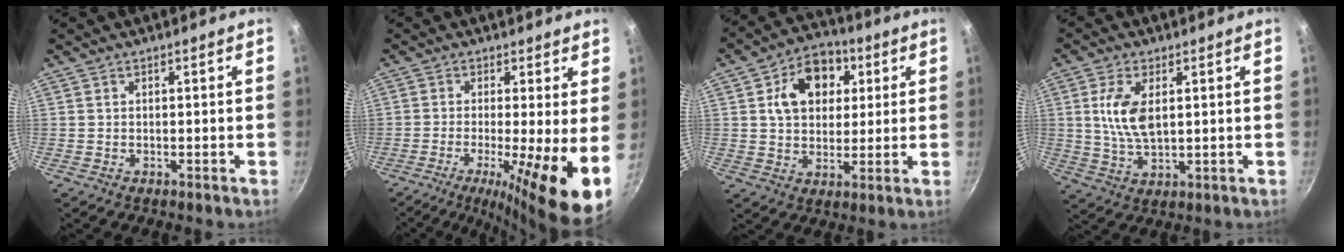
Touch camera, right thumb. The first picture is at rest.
{"total": 12.9, "force": [-2.7, 2.1, 12.5], "torque": [-0.196, -0.015, -0.044]}
{"total": 13.0, "force": [3.9, 9.7, 7.8], "torque": [-0.088, 0.006, 0.053]}
{"total": 8.5, "force": [1.8, 4.3, 7.1], "torque": [-0.136, -0.009, 0.035]}